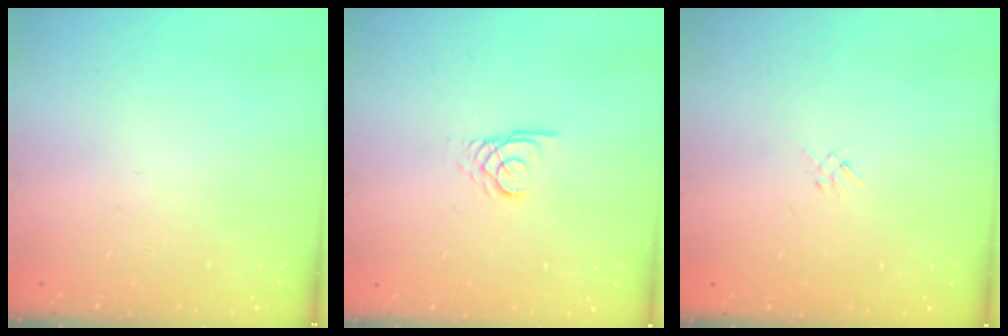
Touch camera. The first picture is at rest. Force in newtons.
{"total": 2.5, "press": 2.5, "slide": 0.2}
{"total": 1.3, "press": 1.2, "slide": 0.5}